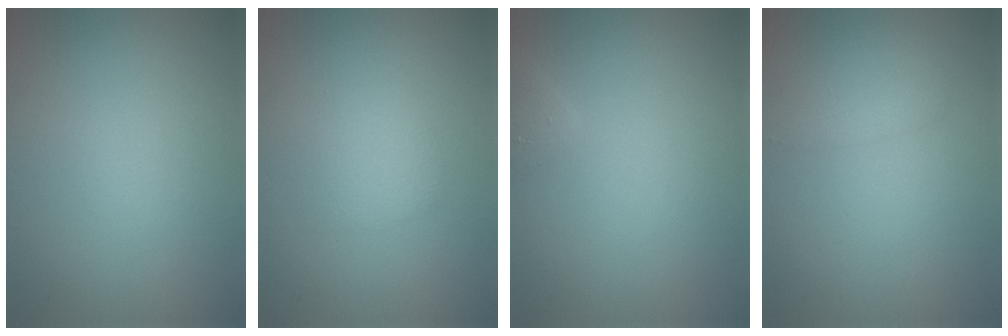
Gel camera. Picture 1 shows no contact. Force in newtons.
{"total": 1.7, "press": 1.7, "slide": 0.0}
{"total": 1.2, "press": 1.2, "slide": 0.1}
{"total": 1.4, "press": 1.4, "slide": 0.1}